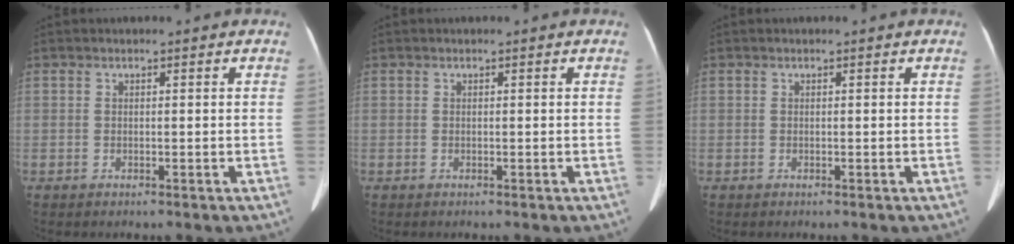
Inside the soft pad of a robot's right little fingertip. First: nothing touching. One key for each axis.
{"total": 0.0}
{"total": 0.0}